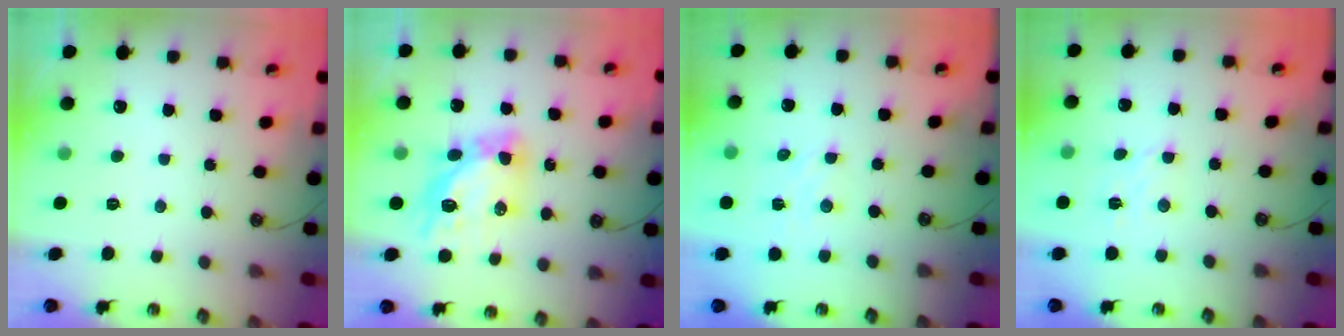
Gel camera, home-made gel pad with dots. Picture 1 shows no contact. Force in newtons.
{"total": 12.3, "press": 12.2, "slide": 1.5}
{"total": 1.7, "press": 1.7, "slide": 0.3}
{"total": 2.9, "press": 2.8, "slide": 0.7}